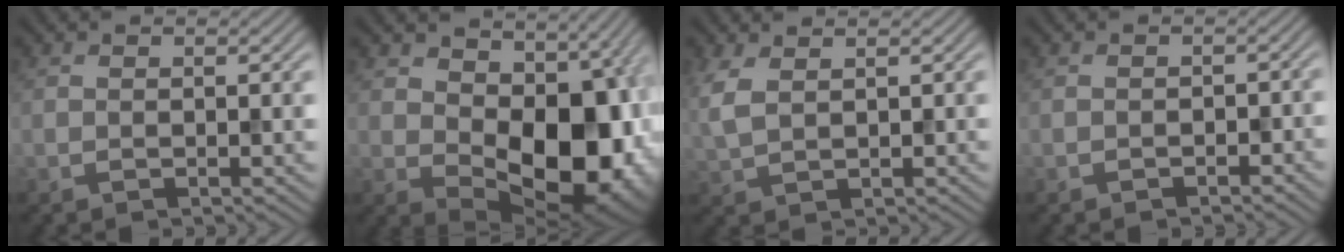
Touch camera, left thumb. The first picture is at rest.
{"total": 14.5, "force": [0.6, 9.1, 11.2], "torque": [-0.149, -0.020, 0.022]}
{"total": 3.3, "force": [1.4, 2.0, 2.2], "torque": [-0.069, -0.001, 0.036]}
{"total": 1.1, "force": [-0.9, 0.6, -0.3], "torque": [0.007, -0.003, -0.013]}